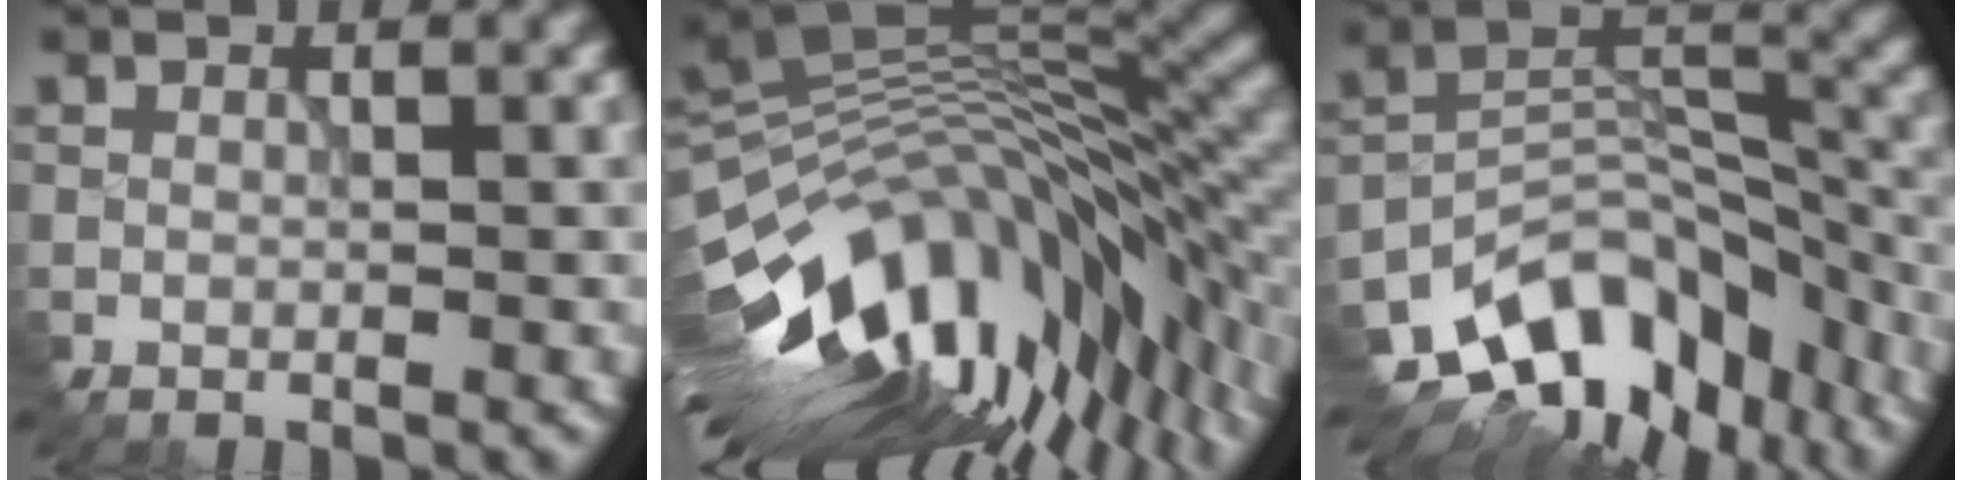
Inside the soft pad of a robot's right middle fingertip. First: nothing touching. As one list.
[{"total": 16.3, "force": [-5.9, 6.4, 13.8], "torque": [-0.233, 0.009, -0.106]}, {"total": 11.0, "force": [-7.9, 5.9, 5.0], "torque": [-0.079, 0.003, -0.136]}]